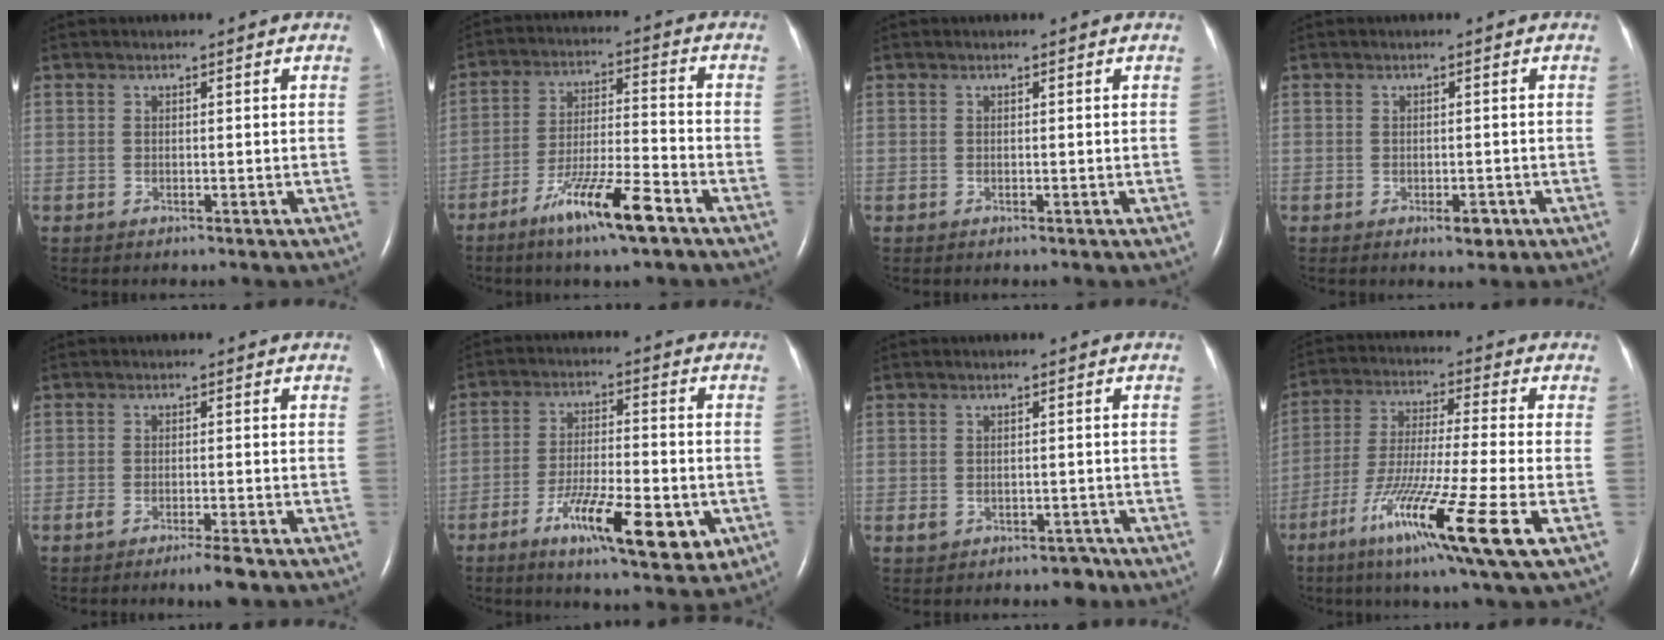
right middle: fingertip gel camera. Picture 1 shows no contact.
{"total": 11.2, "force": [-7.0, 0.6, 8.7], "torque": [-0.162, -0.019, -0.126]}
{"total": 0.0}
{"total": 2.1, "force": [-1.1, 0.8, 1.6], "torque": [-0.023, 0.000, -0.011]}
{"total": 3.2, "force": [-2.2, 0.1, 2.3], "torque": [-0.042, -0.005, -0.037]}
{"total": 13.1, "force": [-5.6, 3.2, 11.4], "torque": [-0.188, -0.012, -0.083]}
{"total": 2.9, "force": [-1.7, 2.0, 1.2], "torque": [-0.013, 0.009, -0.015]}
{"total": 16.8, "force": [-7.6, -0.6, 15.0], "torque": [-0.288, -0.047, -0.136]}